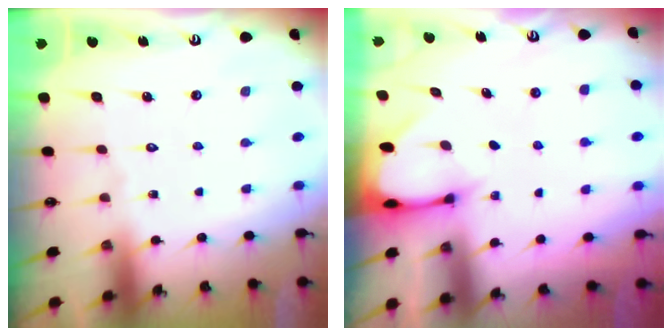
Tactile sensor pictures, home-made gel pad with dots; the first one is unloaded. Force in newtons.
{"total": 2.4, "press": 2.4, "slide": 0.1}